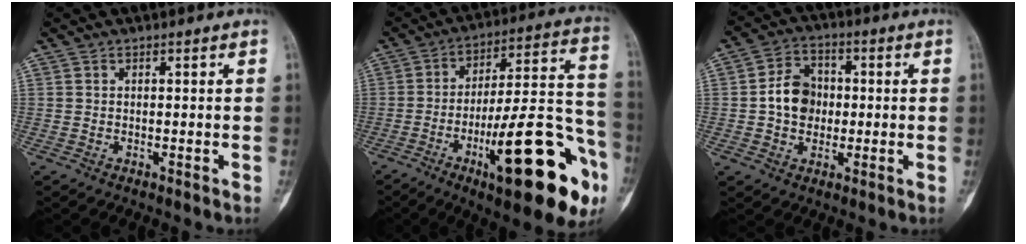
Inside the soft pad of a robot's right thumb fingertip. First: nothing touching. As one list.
[{"total": 26.6, "force": [-11.3, 7.4, 22.8], "torque": [-0.289, 0.063, -0.162]}, {"total": 8.4, "force": [-0.2, 6.7, 4.9], "torque": [-0.058, 0.017, -0.011]}]